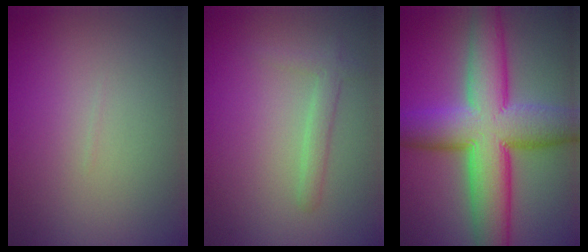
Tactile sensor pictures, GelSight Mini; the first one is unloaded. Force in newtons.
{"total": 1.7, "press": 1.7, "slide": 0.1}
{"total": 11.8, "press": 11.8, "slide": 0.3}